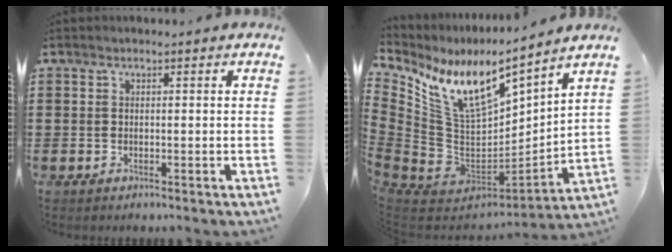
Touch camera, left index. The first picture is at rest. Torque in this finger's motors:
{"motor_torque": [1.14, 1.00, 0.85, 0.19]}